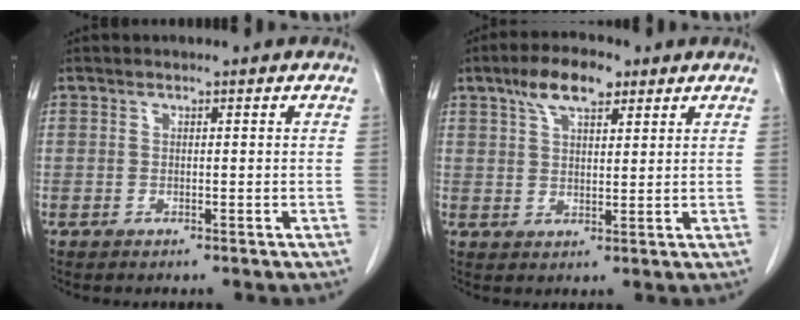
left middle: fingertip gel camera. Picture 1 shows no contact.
{"total": 6.9, "force": [4.2, 2.5, 4.8], "torque": [-0.092, 0.015, 0.075]}